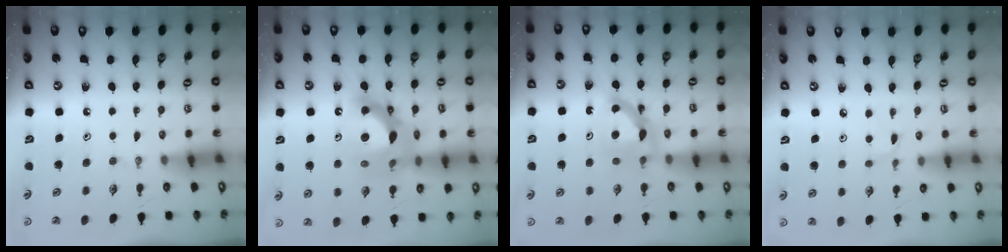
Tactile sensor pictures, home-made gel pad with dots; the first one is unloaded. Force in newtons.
{"total": 13.9, "press": 13.6, "slide": 2.8}
{"total": 7.4, "press": 7.3, "slide": 0.5}
{"total": 2.3, "press": 2.3, "slide": 0.3}